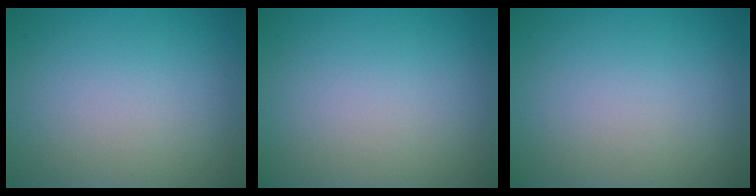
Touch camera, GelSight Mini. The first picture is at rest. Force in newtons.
{"total": 0.0}
{"total": 0.0}